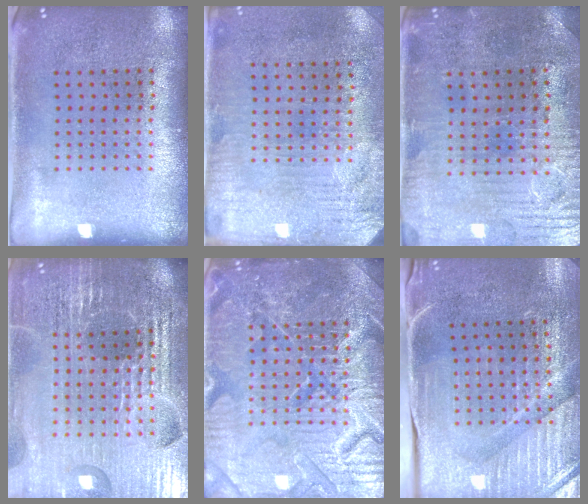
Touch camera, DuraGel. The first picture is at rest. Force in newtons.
{"total": 3.2, "press": 2.8, "slide": 1.7}
{"total": 1.5, "press": 1.3, "slide": 0.6}
{"total": 5.9, "press": 5.3, "slide": 2.6}
{"total": 7.9, "press": 7.8, "slide": 0.9}
{"total": 3.9, "press": 3.9, "slide": 0.4}